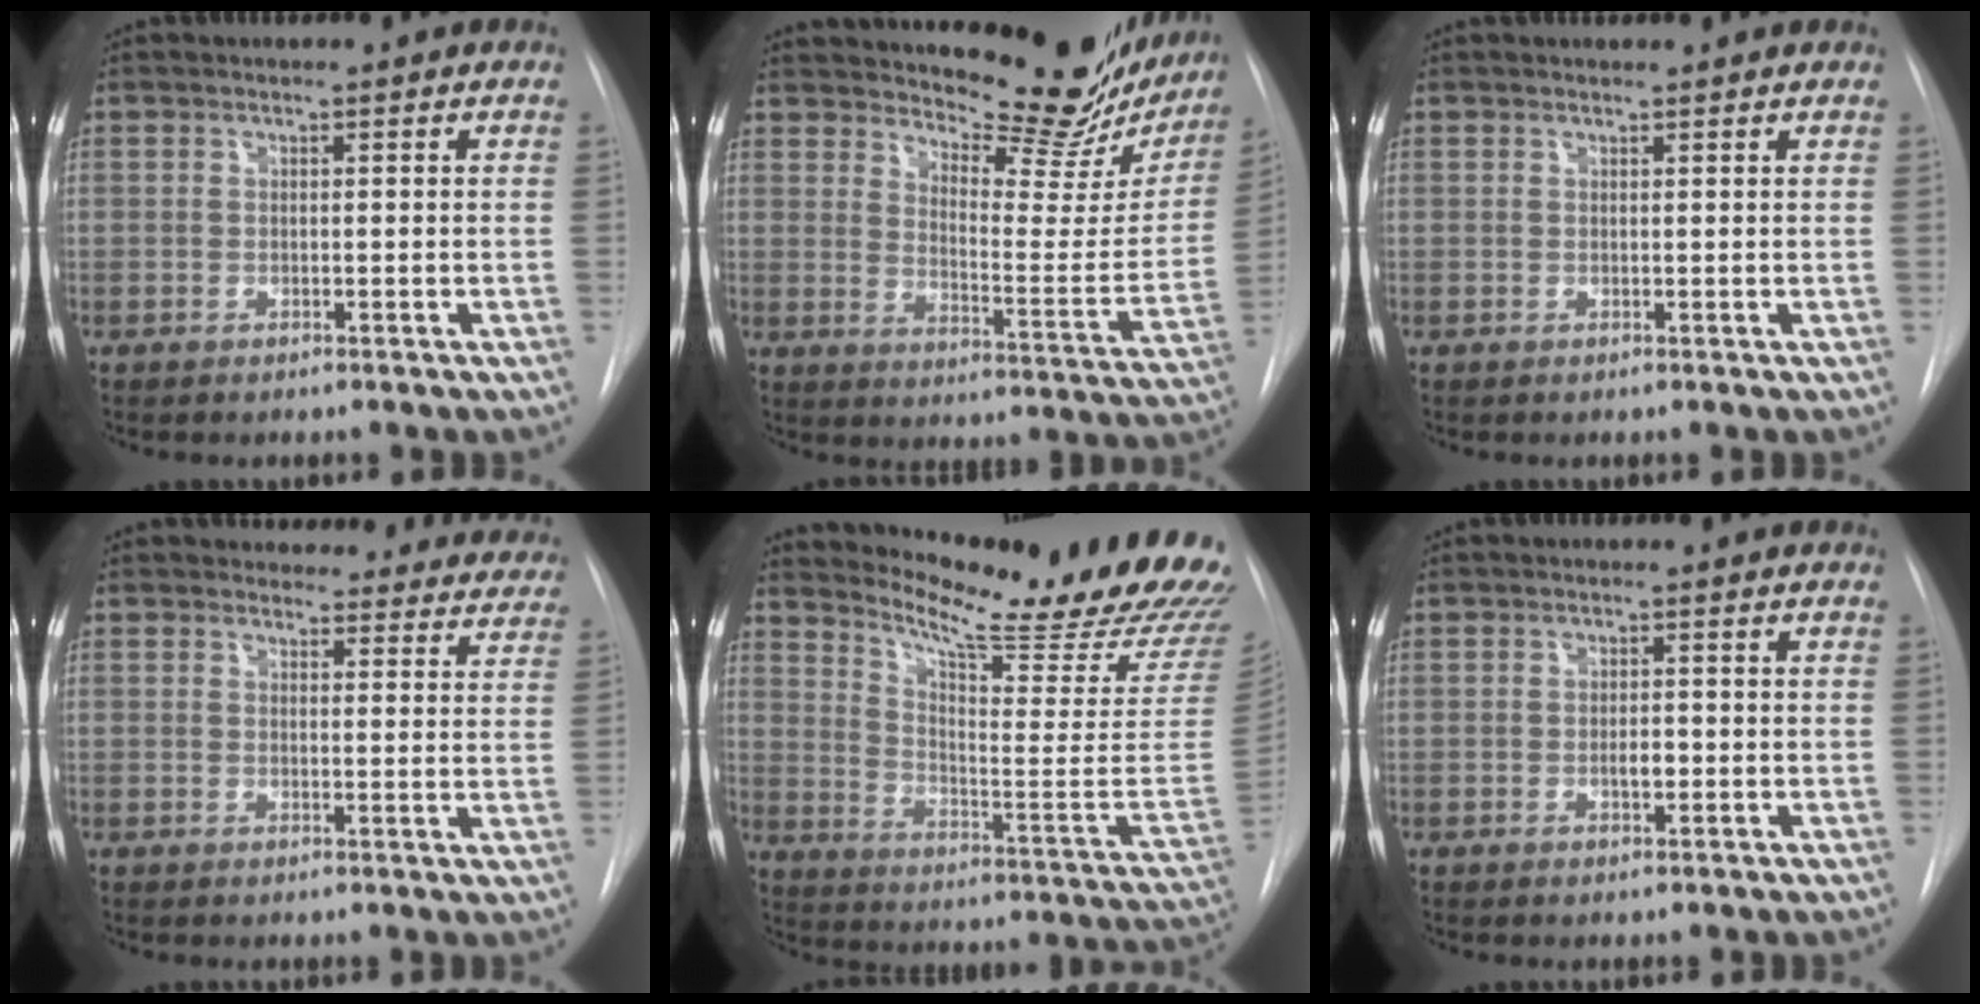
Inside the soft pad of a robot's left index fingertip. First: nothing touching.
{"total": 22.4, "force": [20.2, 5.8, 7.8], "torque": [-0.104, -0.069, 0.250]}
{"total": 2.9, "force": [2.9, 0.2, 0.6], "torque": [-0.010, 0.018, 0.032]}
{"total": 16.7, "force": [15.8, 5.1, 2.1], "torque": [0.011, -0.035, 0.158]}
{"total": 26.6, "force": [23.2, 2.1, 12.9], "torque": [-0.201, -0.109, 0.298]}
{"total": 1.9, "force": [-0.4, 0.8, 1.7], "torque": [-0.028, 0.000, -0.006]}